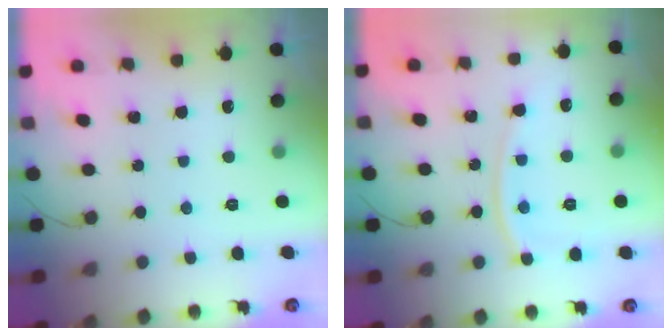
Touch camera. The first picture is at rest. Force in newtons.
{"total": 9.2, "press": 9.1, "slide": 1.3}